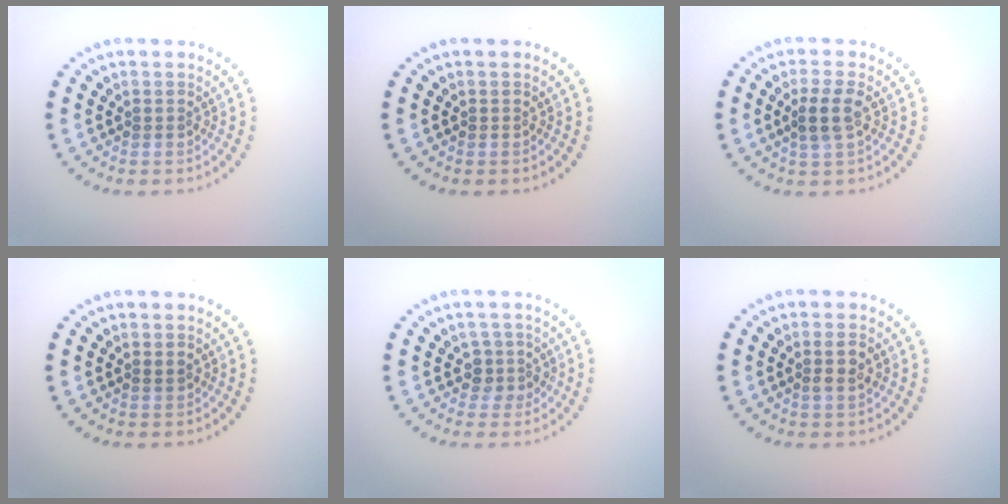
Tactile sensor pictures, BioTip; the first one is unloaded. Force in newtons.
{"total": 0.0}
{"total": 2.7, "press": 2.6, "slide": 1.0}
{"total": 0.8, "press": 0.8, "slide": 0.2}
{"total": 1.9, "press": 1.6, "slide": 1.1}
{"total": 1.7, "press": 1.7, "slide": 0.4}